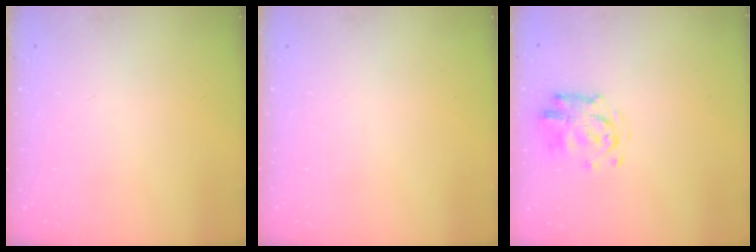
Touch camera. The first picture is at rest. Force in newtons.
{"total": 0.0}
{"total": 3.3, "press": 3.2, "slide": 0.4}